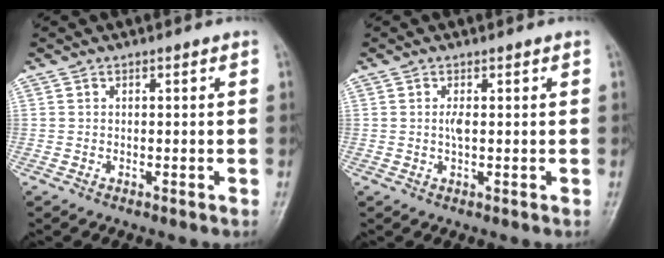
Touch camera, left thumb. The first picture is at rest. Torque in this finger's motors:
{"motor_torque": [0.73, 0.95, -0.09, 0.00, 0.06]}